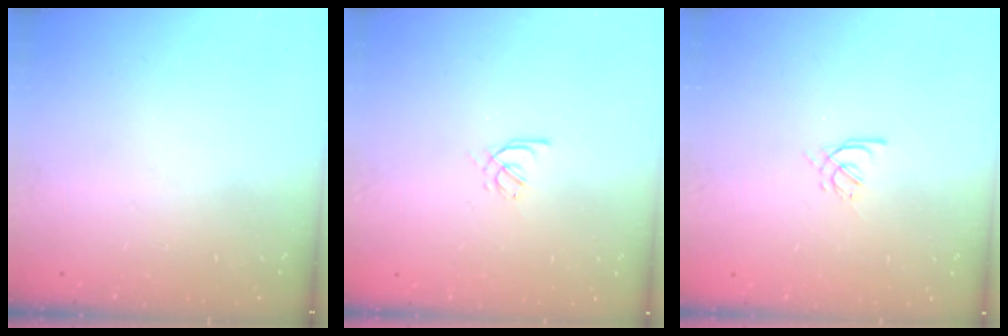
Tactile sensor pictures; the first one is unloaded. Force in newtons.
{"total": 2.4, "press": 2.3, "slide": 0.6}
{"total": 2.9, "press": 2.8, "slide": 0.8}